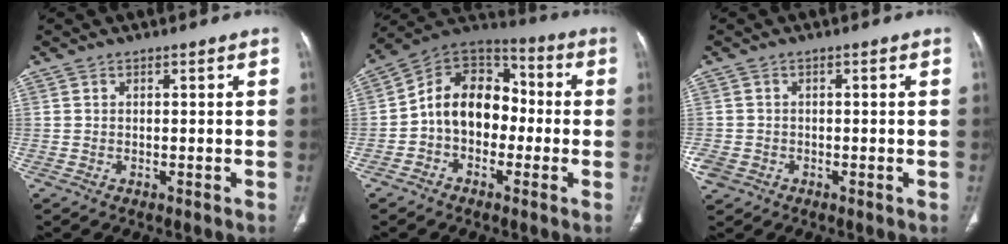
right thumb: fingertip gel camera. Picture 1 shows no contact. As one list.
[{"total": 13.6, "force": [-1.7, 10.0, 9.0], "torque": [-0.116, 0.048, -0.043]}, {"total": 3.2, "force": [-1.2, 2.8, 1.2], "torque": [-0.025, 0.008, -0.018]}]